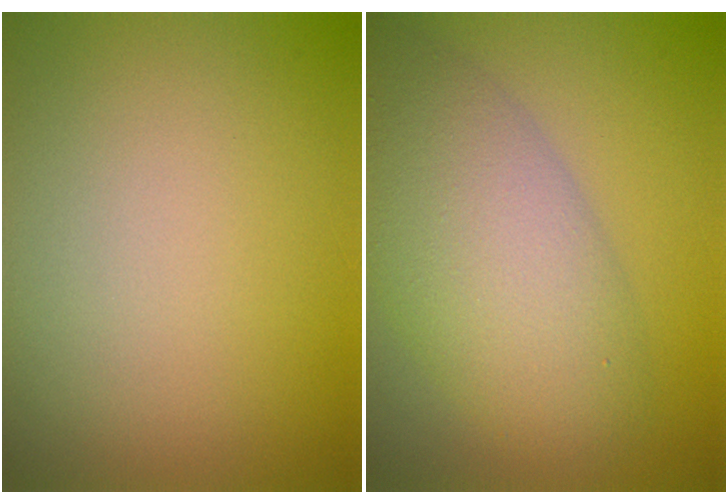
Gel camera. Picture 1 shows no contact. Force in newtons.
{"total": 8.1, "press": 8.1, "slide": 0.6}